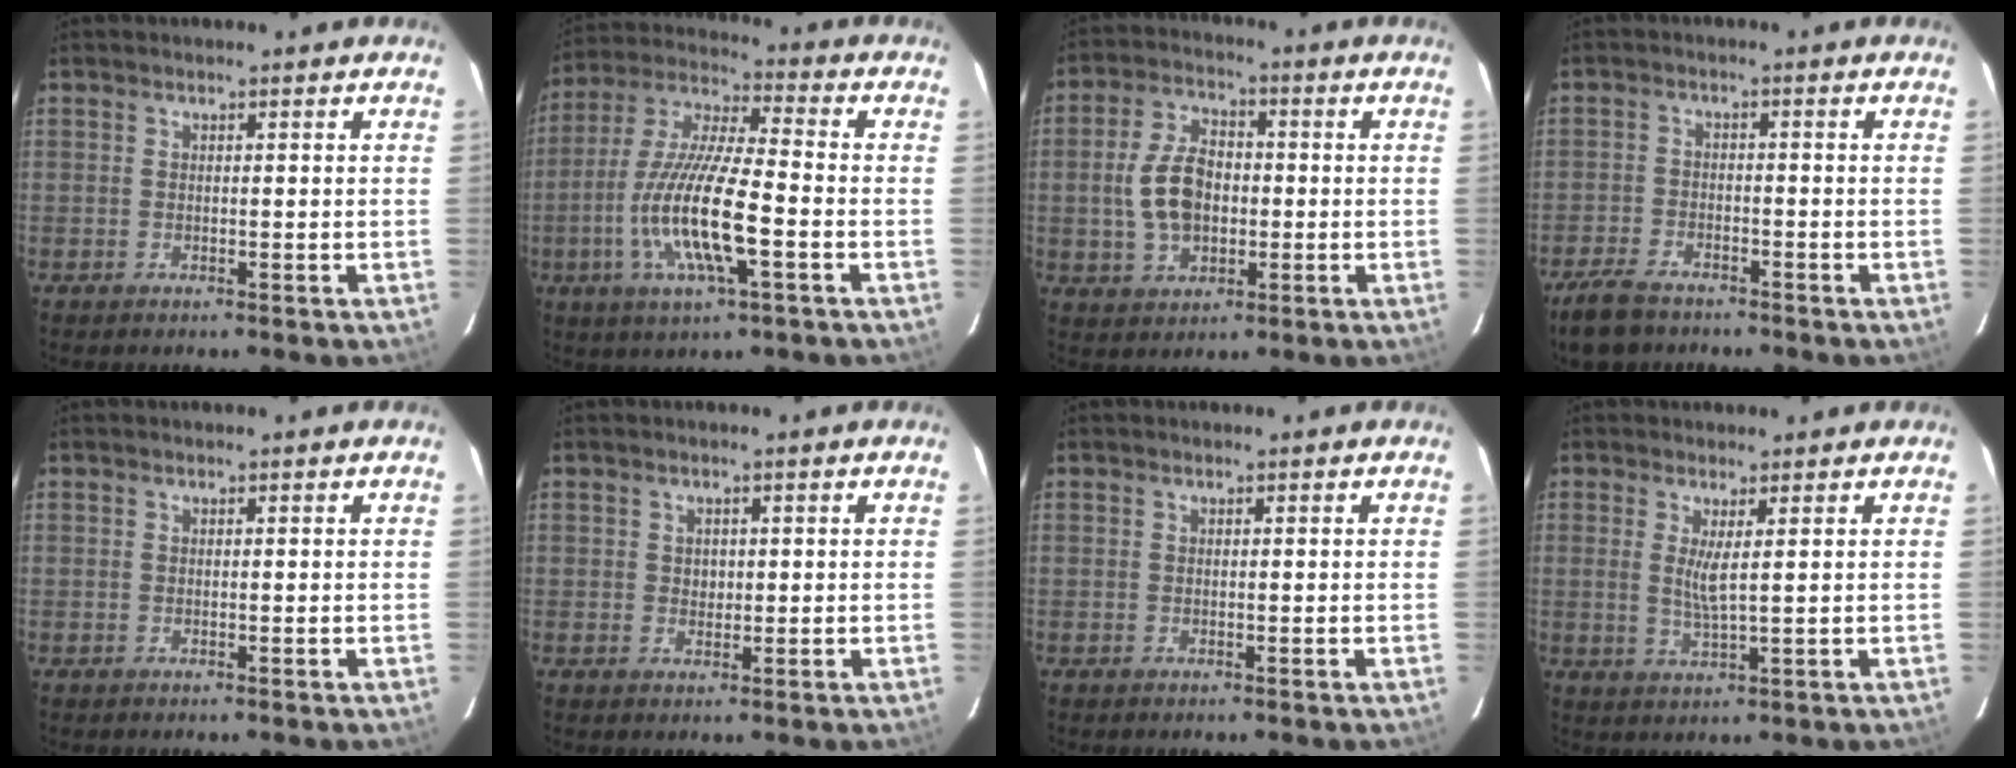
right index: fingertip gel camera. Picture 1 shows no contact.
{"total": 16.1, "force": [-4.7, 3.1, 15.0], "torque": [-0.304, -0.010, -0.090]}
{"total": 10.2, "force": [-0.6, 6.7, 7.7], "torque": [-0.152, 0.019, -0.001]}
{"total": 7.5, "force": [-6.0, 3.6, 3.0], "torque": [-0.090, -0.006, -0.106]}
{"total": 0.0}
{"total": 1.6, "force": [0.3, 1.5, 0.5], "torque": [-0.004, 0.004, 0.004]}
{"total": 0.0}
{"total": 3.5, "force": [1.0, 0.1, 3.4], "torque": [-0.063, -0.008, 0.018]}